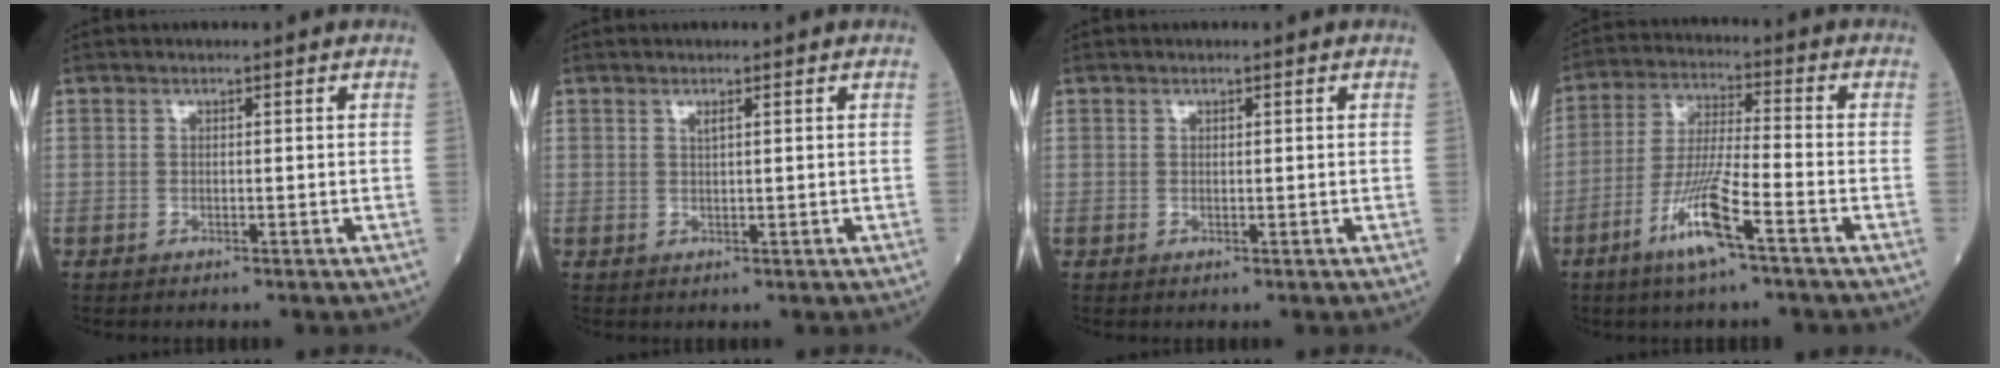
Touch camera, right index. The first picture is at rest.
{"total": 0.8, "force": [0.5, -0.1, 0.7], "torque": [-0.015, -0.002, 0.009]}
{"total": 0.0}
{"total": 11.3, "force": [-6.1, -0.1, 9.6], "torque": [-0.197, -0.014, -0.121]}